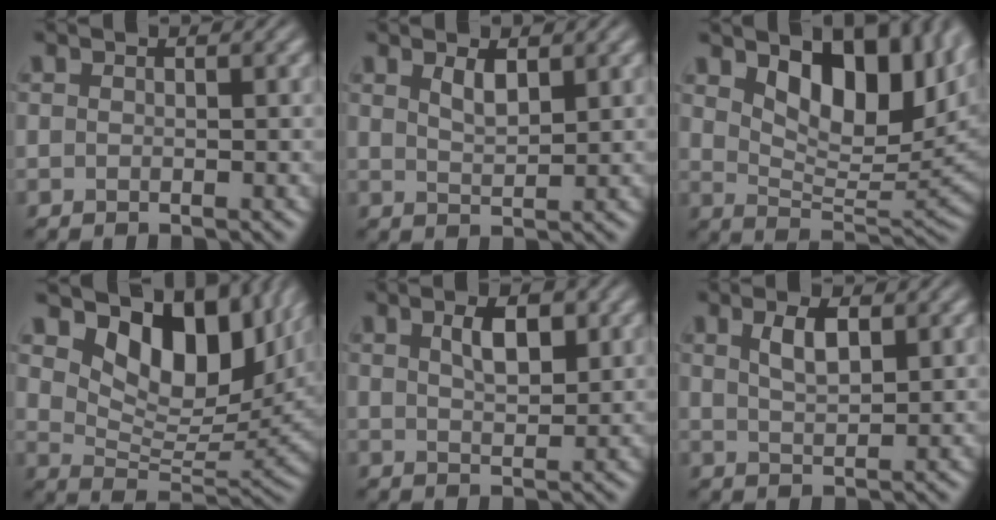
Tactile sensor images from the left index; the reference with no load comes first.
{"total": 1.9, "force": [1.2, 0.6, 1.3], "torque": [-0.025, -0.002, 0.025]}
{"total": 10.1, "force": [4.4, 4.8, 7.7], "torque": [-0.123, -0.006, 0.078]}
{"total": 10.7, "force": [5.8, 5.6, 7.1], "torque": [-0.110, -0.009, 0.103]}
{"total": 3.2, "force": [1.3, 1.4, 2.5], "torque": [-0.045, 0.005, 0.025]}
{"total": 2.8, "force": [1.3, 1.1, 2.2], "torque": [-0.045, 0.002, 0.026]}